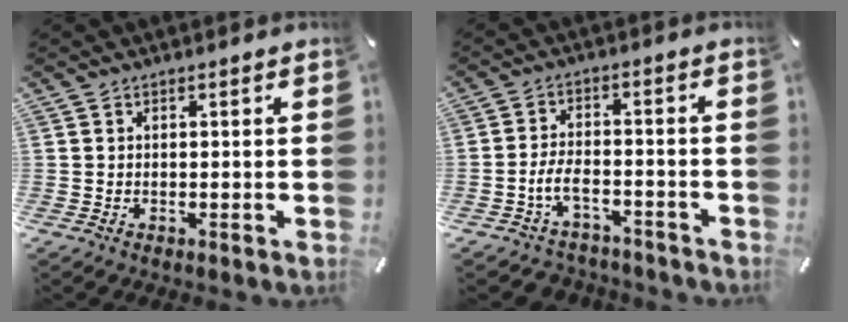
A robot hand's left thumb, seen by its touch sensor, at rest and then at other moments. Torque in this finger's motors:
{"motor_torque": [-0.72, 1.07, 0.05, 0.20, 0.04]}